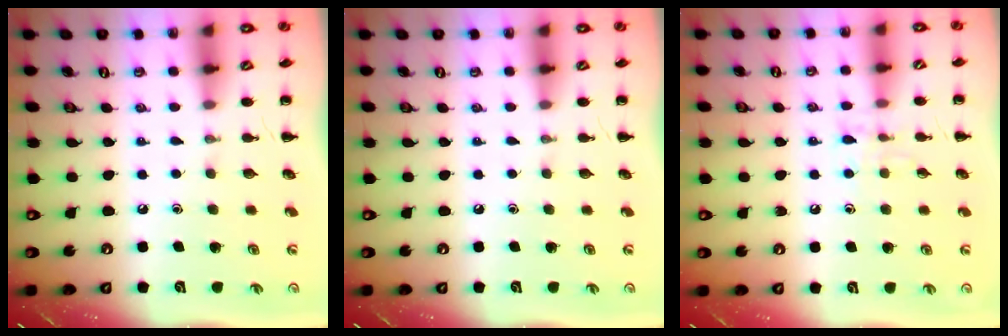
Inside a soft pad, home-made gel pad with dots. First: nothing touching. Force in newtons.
{"total": 0.0}
{"total": 6.2, "press": 6.1, "slide": 0.8}